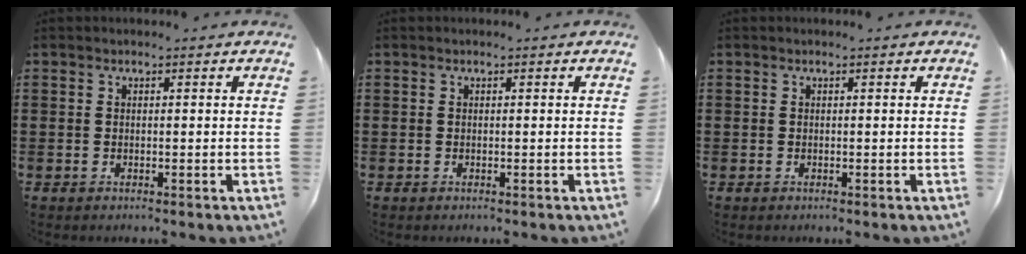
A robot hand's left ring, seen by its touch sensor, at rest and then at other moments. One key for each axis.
{"total": 0.0}
{"total": 0.0}